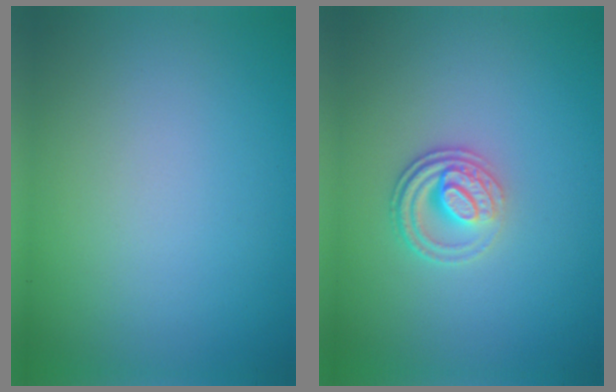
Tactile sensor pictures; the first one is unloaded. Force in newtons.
{"total": 2.8, "press": 2.5, "slide": 1.4}